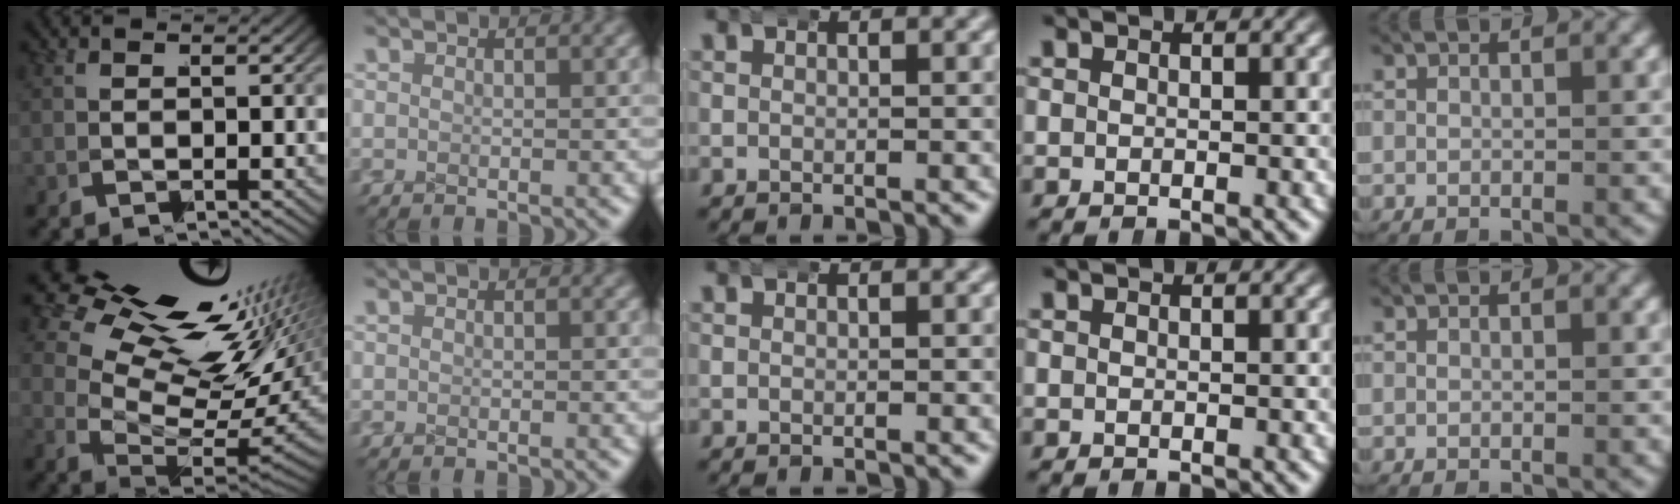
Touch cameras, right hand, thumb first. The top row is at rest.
{"thumb": {"total": 14.0, "force": [3.7, 8.3, 10.6], "torque": [-0.164, -0.014, 0.065]}}